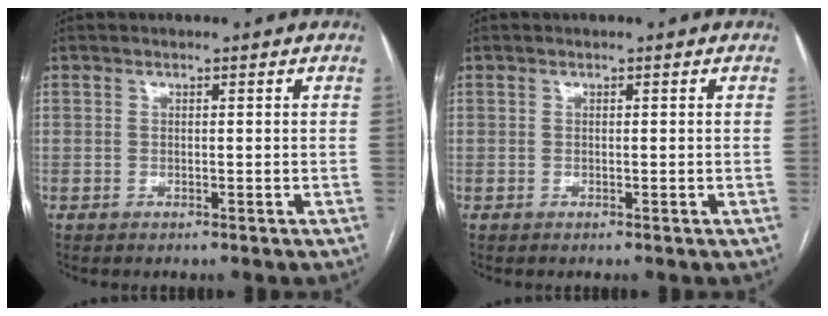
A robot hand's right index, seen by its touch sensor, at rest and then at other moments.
{"total": 0.0}